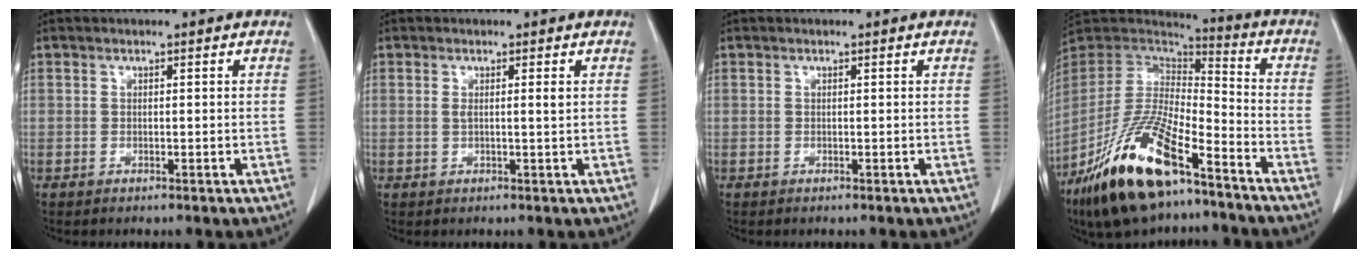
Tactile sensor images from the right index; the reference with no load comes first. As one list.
[{"total": 1.7, "force": [0.5, 0.0, 1.6], "torque": [-0.030, 0.004, 0.012]}, {"total": 0.0}, {"total": 20.6, "force": [-13.1, 5.7, 14.9], "torque": [-0.310, -0.027, -0.243]}]